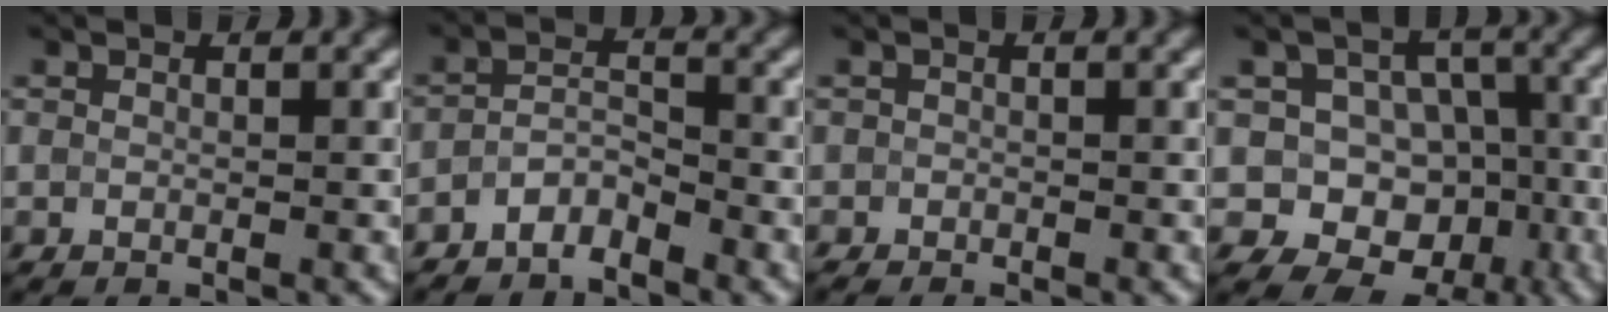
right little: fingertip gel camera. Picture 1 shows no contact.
{"total": 2.7, "force": [-2.7, 0.3, -0.1], "torque": [-0.008, 0.006, -0.048]}
{"total": 1.6, "force": [-1.5, 0.0, -0.7], "torque": [0.006, -0.012, -0.019]}
{"total": 8.8, "force": [-3.4, 7.7, 2.6], "torque": [-0.005, 0.019, -0.060]}